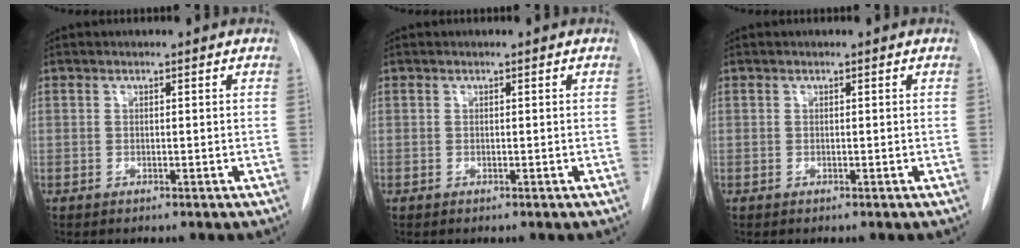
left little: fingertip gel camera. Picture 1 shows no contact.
{"total": 0.0}
{"total": 0.0}